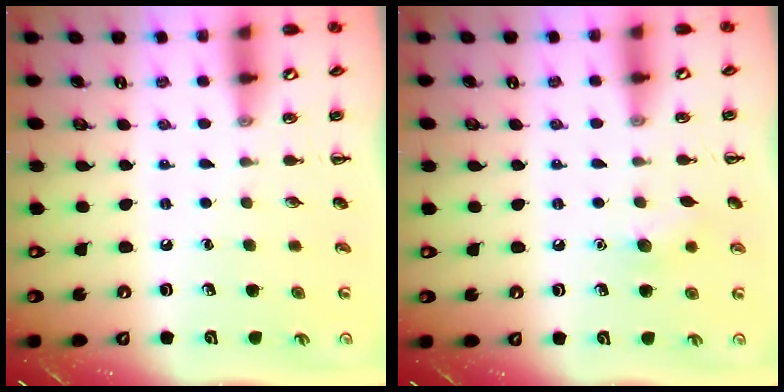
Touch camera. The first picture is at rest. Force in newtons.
{"total": 6.7, "press": 6.5, "slide": 1.7}